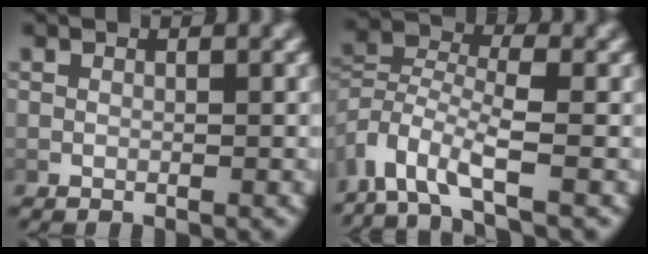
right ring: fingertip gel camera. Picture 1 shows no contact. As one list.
[{"total": 5.9, "force": [-2.3, 3.5, 4.2], "torque": [-0.102, -0.028, -0.031]}]